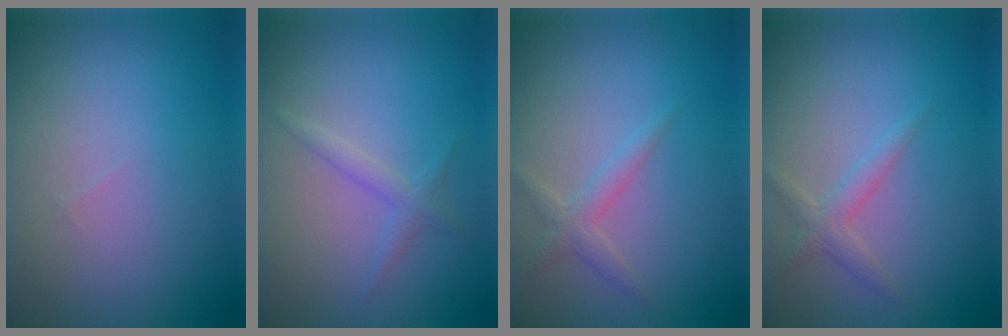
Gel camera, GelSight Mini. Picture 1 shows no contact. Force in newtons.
{"total": 1.4, "press": 1.4, "slide": 0.1}
{"total": 1.7, "press": 1.6, "slide": 0.1}
{"total": 1.7, "press": 1.6, "slide": 0.1}